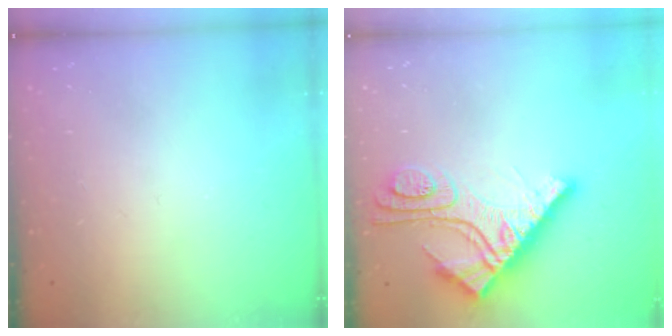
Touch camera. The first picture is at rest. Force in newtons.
{"total": 13.9, "press": 13.8, "slide": 1.4}